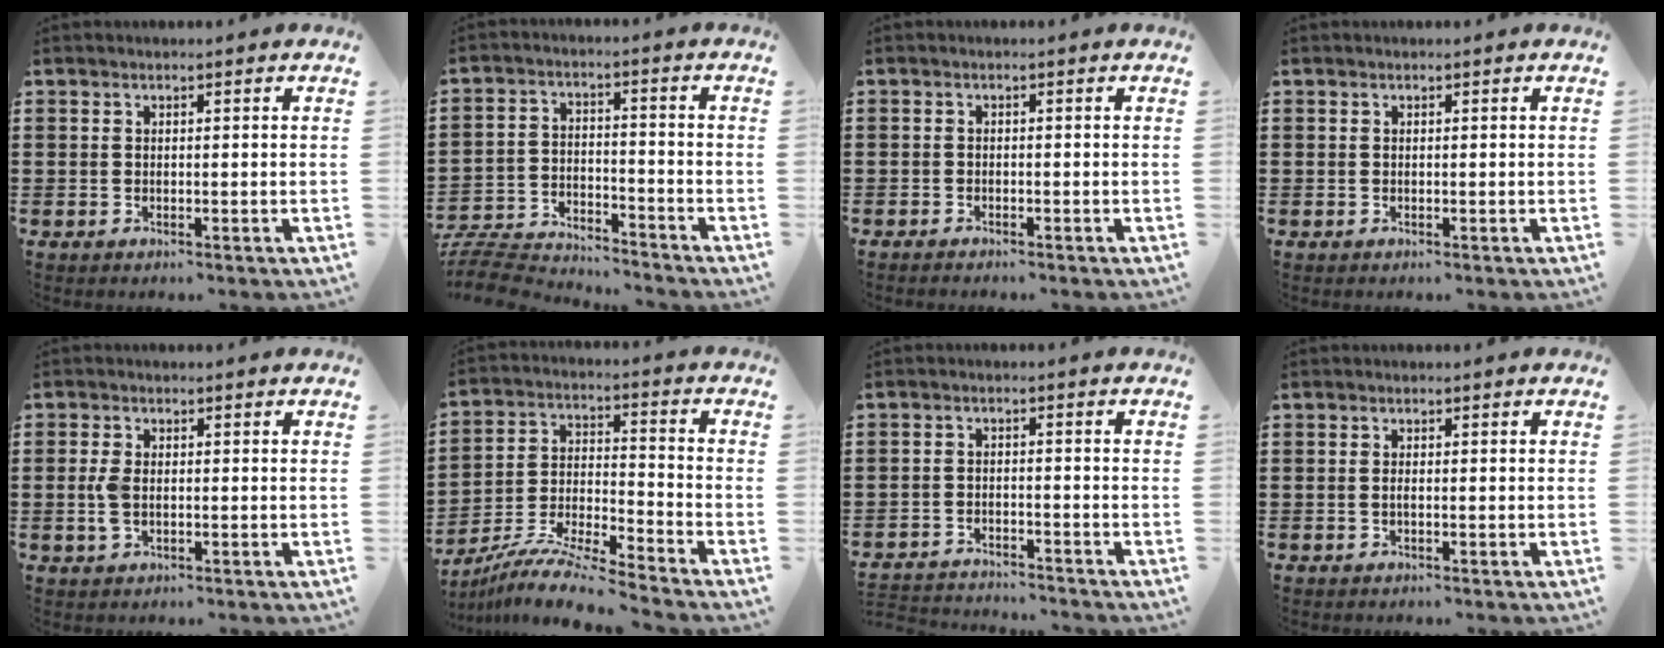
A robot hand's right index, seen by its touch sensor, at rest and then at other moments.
{"total": 6.8, "force": [-6.7, 0.8, 1.0], "torque": [-0.035, 0.005, -0.138]}
{"total": 0.9, "force": [-0.9, 0.1, 0.0], "torque": [-0.001, 0.002, -0.019]}
{"total": 0.0}
{"total": 3.2, "force": [-0.1, 1.8, 2.7], "torque": [-0.075, -0.003, -0.009]}
{"total": 8.7, "force": [-8.2, -0.4, 2.7], "torque": [-0.056, -0.001, -0.167]}
{"total": 2.8, "force": [-2.8, 0.1, -0.2], "torque": [-0.005, -0.002, -0.060]}
{"total": 0.5, "force": [-0.2, 0.1, 0.5], "torque": [-0.008, -0.003, -0.004]}